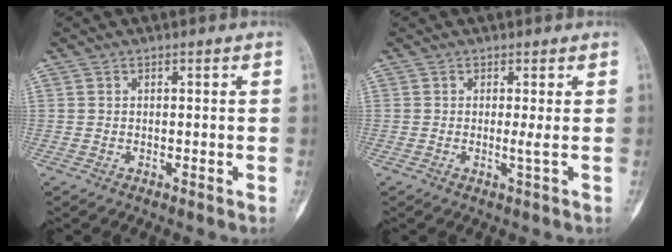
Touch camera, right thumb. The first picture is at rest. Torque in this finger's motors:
{"motor_torque": [0.63, 0.75, 0.28, 0.07, 0.12]}